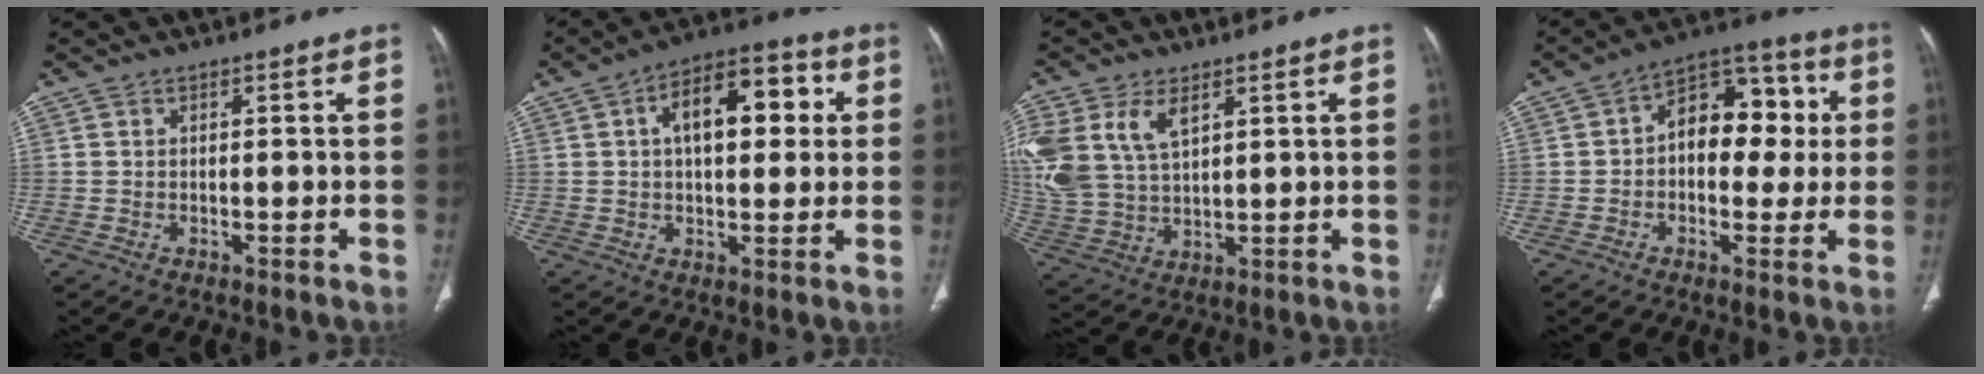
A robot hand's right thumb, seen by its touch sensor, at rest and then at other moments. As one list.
[{"total": 13.8, "force": [3.0, 7.3, 11.3], "torque": [-0.139, 0.025, 0.040]}, {"total": 15.4, "force": [6.3, 9.5, 10.3], "torque": [-0.241, -0.005, 0.132]}, {"total": 13.7, "force": [1.3, 9.0, 10.3], "torque": [-0.094, 0.036, 0.010]}]